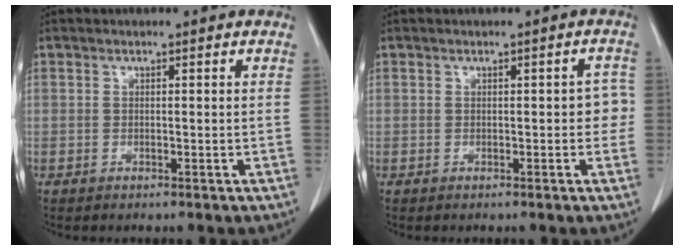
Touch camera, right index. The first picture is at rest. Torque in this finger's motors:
{"motor_torque": [0.31, -0.17, 0.05, 0.02]}